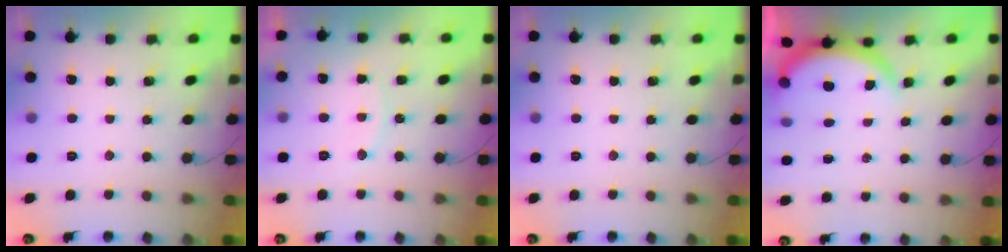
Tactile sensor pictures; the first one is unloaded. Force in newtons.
{"total": 7.4, "press": 7.4, "slide": 0.3}
{"total": 0.0}
{"total": 3.8, "press": 3.8, "slide": 0.3}